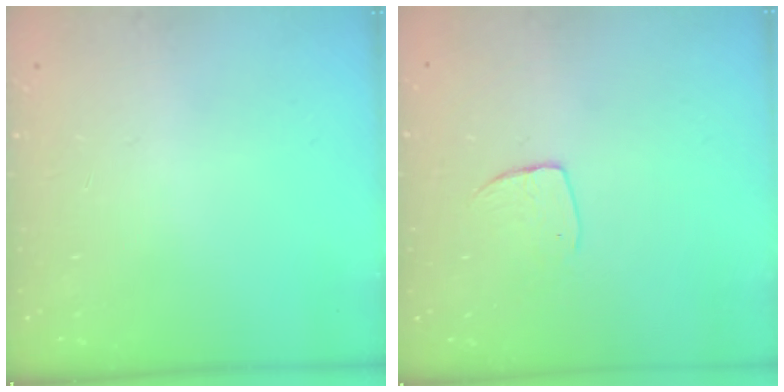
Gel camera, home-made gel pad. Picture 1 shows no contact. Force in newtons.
{"total": 7.0, "press": 6.9, "slide": 0.5}